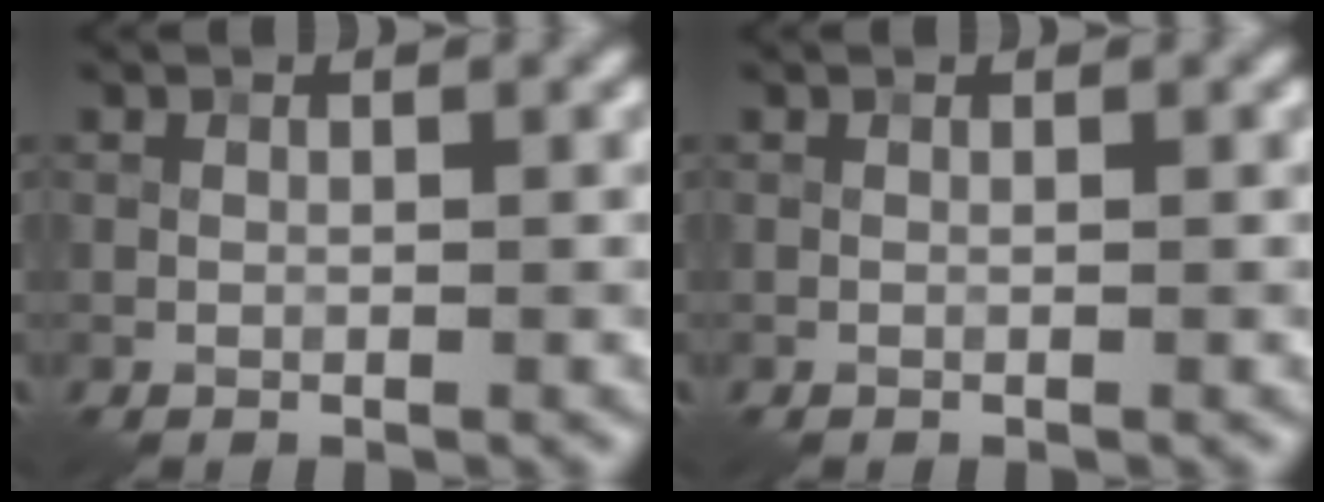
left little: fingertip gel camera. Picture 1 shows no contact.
{"total": 0.0}